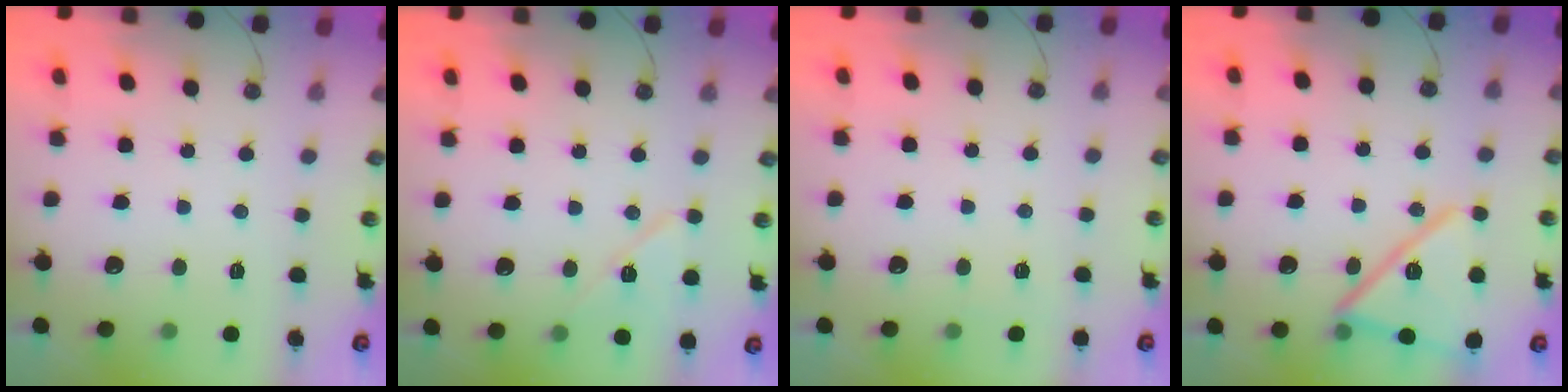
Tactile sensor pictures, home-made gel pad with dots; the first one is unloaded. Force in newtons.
{"total": 9.1, "press": 9.0, "slide": 1.7}
{"total": 2.2, "press": 2.1, "slide": 0.2}
{"total": 19.2, "press": 19.2, "slide": 0.5}